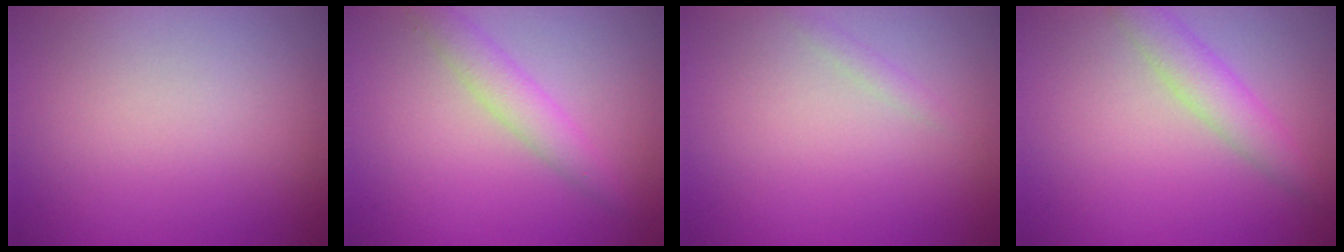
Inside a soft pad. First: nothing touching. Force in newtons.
{"total": 2.7, "press": 2.7, "slide": 0.2}
{"total": 0.7, "press": 0.7, "slide": 0.1}
{"total": 2.8, "press": 2.8, "slide": 0.1}